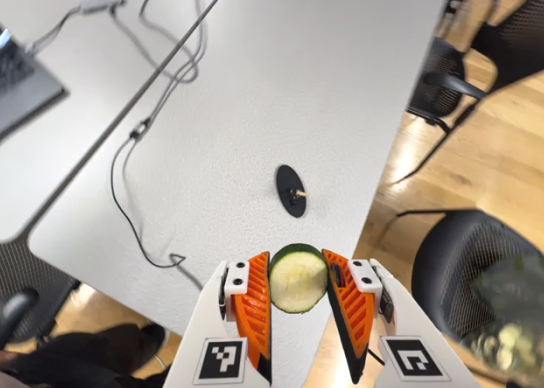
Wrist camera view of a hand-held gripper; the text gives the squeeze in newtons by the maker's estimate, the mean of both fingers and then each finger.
{"total": 12.5, "left": 13.1, "right": 11.9}